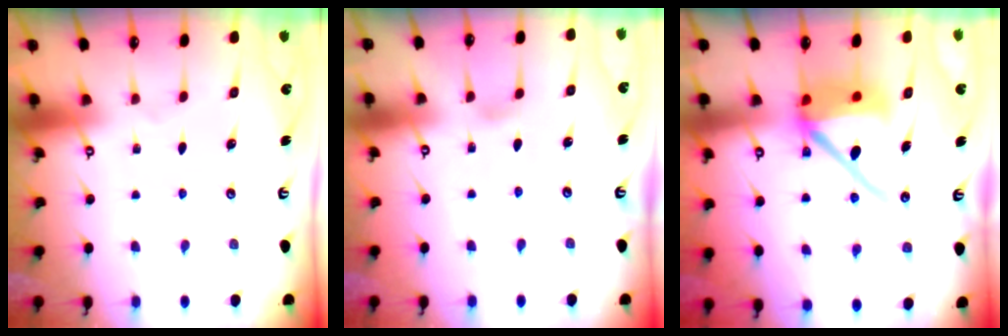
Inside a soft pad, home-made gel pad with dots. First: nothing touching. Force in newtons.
{"total": 2.8, "press": 2.7, "slide": 0.5}
{"total": 12.5, "press": 12.3, "slide": 1.8}